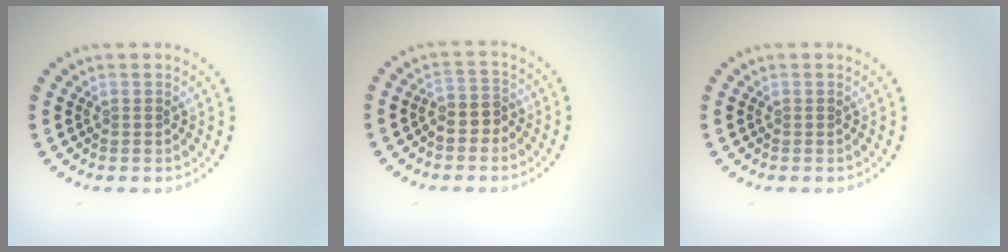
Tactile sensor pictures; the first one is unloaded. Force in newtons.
{"total": 1.7, "press": 1.5, "slide": 0.8}
{"total": 0.0}